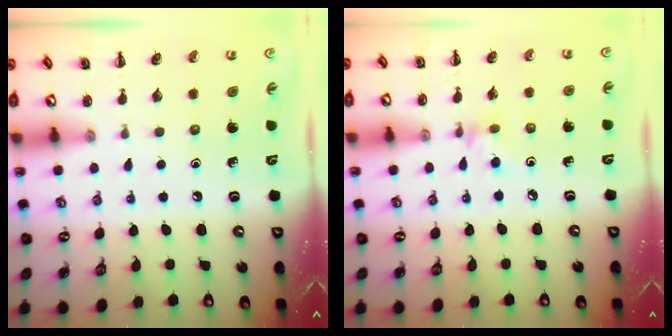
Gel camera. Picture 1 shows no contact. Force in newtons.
{"total": 3.8, "press": 3.6, "slide": 1.4}